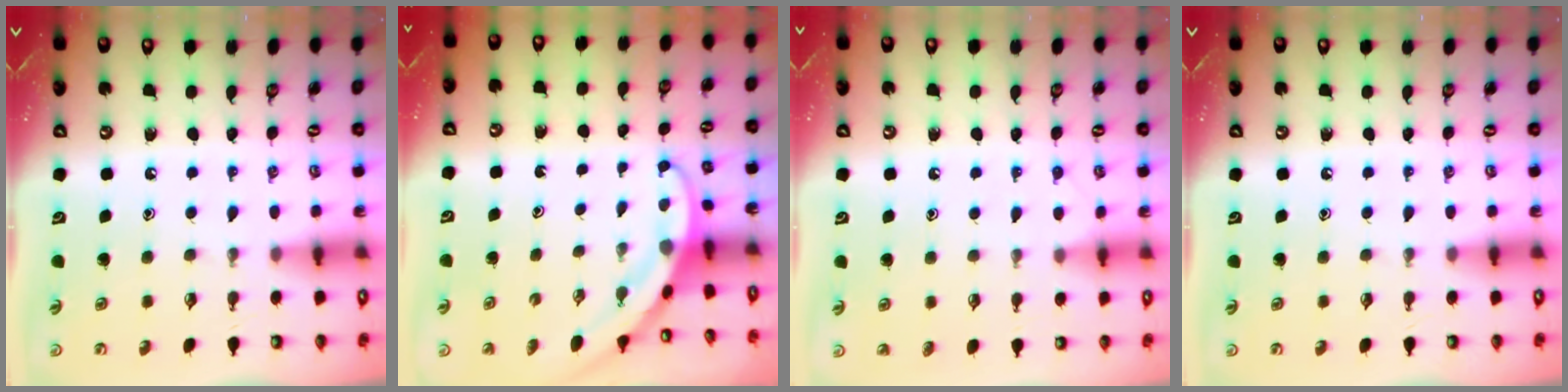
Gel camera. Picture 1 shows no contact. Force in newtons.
{"total": 3.2, "press": 3.2, "slide": 0.1}
{"total": 4.8, "press": 4.8, "slide": 0.5}
{"total": 0.0}